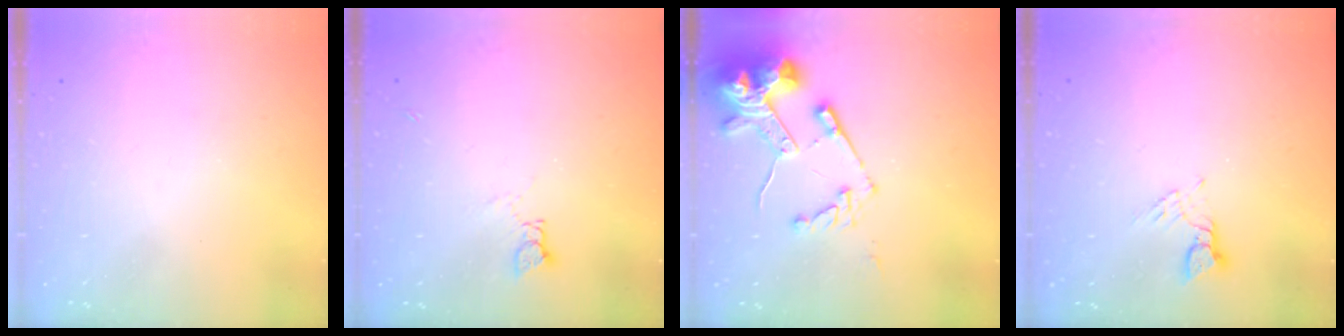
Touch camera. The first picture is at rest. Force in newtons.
{"total": 3.8, "press": 3.7, "slide": 0.5}
{"total": 16.6, "press": 16.4, "slide": 2.0}
{"total": 2.5, "press": 2.5, "slide": 0.1}